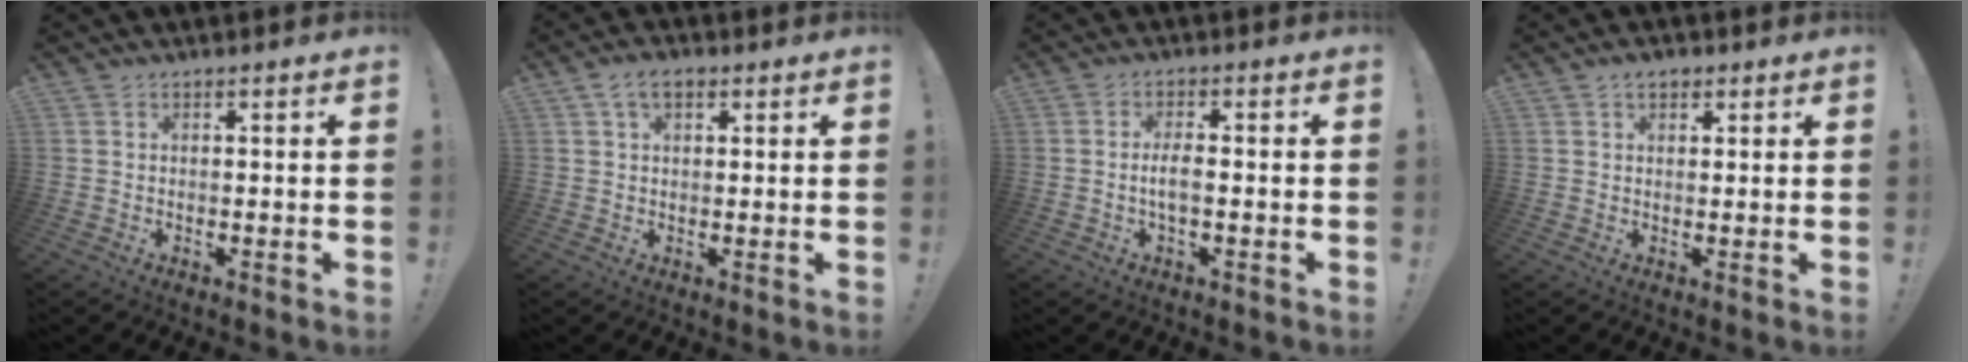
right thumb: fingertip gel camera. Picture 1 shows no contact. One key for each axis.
{"total": 5.2, "fx": 2.4, "fy": 3.0, "fz": 3.5, "tx": -0.060, "ty": 0.001, "tz": 0.045}
{"total": 4.1, "fx": -0.9, "fy": 0.9, "fz": 3.9, "tx": -0.084, "ty": -0.002, "tz": -0.020}
{"total": 2.8, "fx": 1.5, "fy": 1.8, "fz": 1.6, "tx": -0.021, "ty": -0.003, "tz": 0.025}